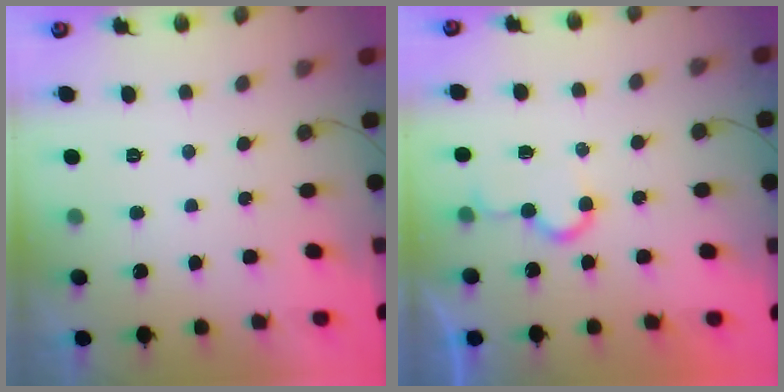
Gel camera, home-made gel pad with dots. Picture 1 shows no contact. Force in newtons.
{"total": 5.1, "press": 5.0, "slide": 0.5}